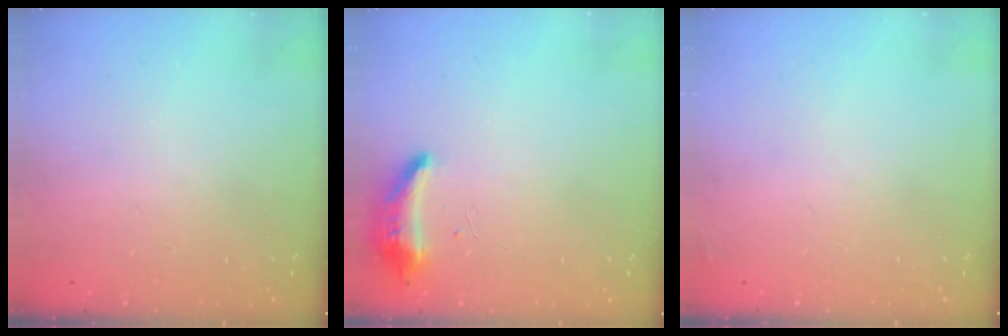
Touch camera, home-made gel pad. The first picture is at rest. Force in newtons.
{"total": 8.5, "press": 8.4, "slide": 1.6}
{"total": 2.3, "press": 2.2, "slide": 0.8}